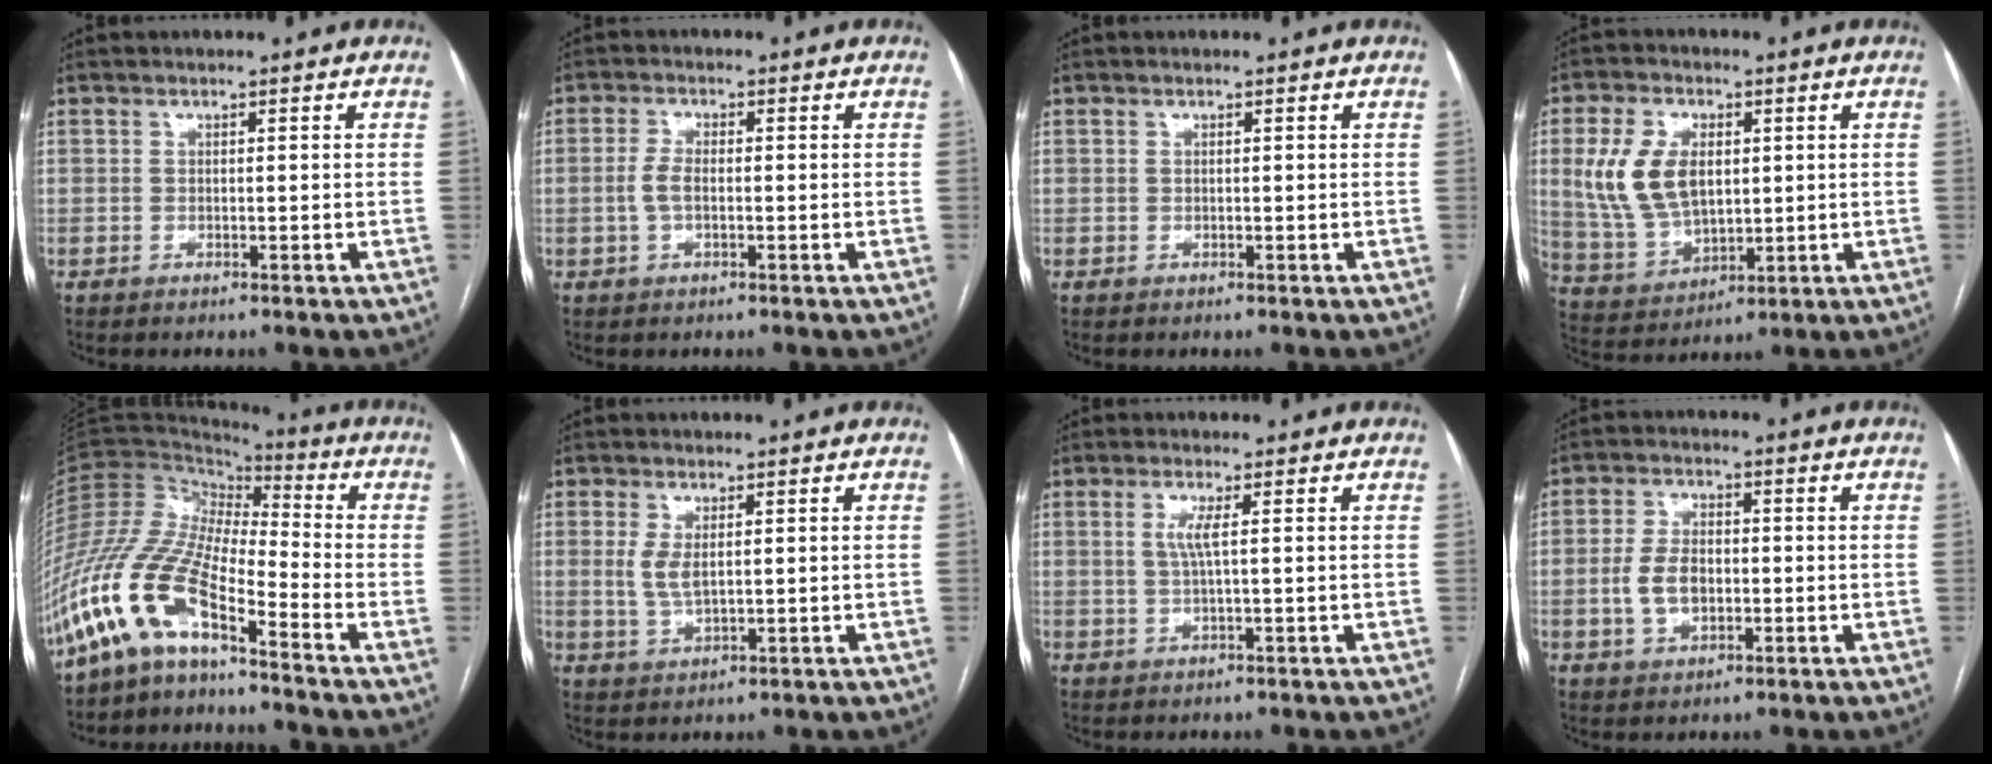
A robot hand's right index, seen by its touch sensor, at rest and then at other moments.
{"total": 3.1, "force": [-0.4, 1.3, 2.7], "torque": [-0.064, 0.005, -0.008]}
{"total": 0.0}
{"total": 11.5, "force": [2.3, 7.0, 8.9], "torque": [-0.201, 0.014, 0.056]}
{"total": 12.7, "force": [-9.0, 3.0, 8.3], "torque": [-0.191, 0.019, -0.179]}
{"total": 3.5, "force": [0.8, 1.3, 3.1], "torque": [-0.072, -0.003, 0.023]}
{"total": 2.5, "force": [0.6, -0.2, 2.4], "torque": [-0.057, 0.001, 0.011]}
{"total": 6.0, "force": [-0.8, 3.6, 4.7], "torque": [-0.102, 0.009, -0.012]}